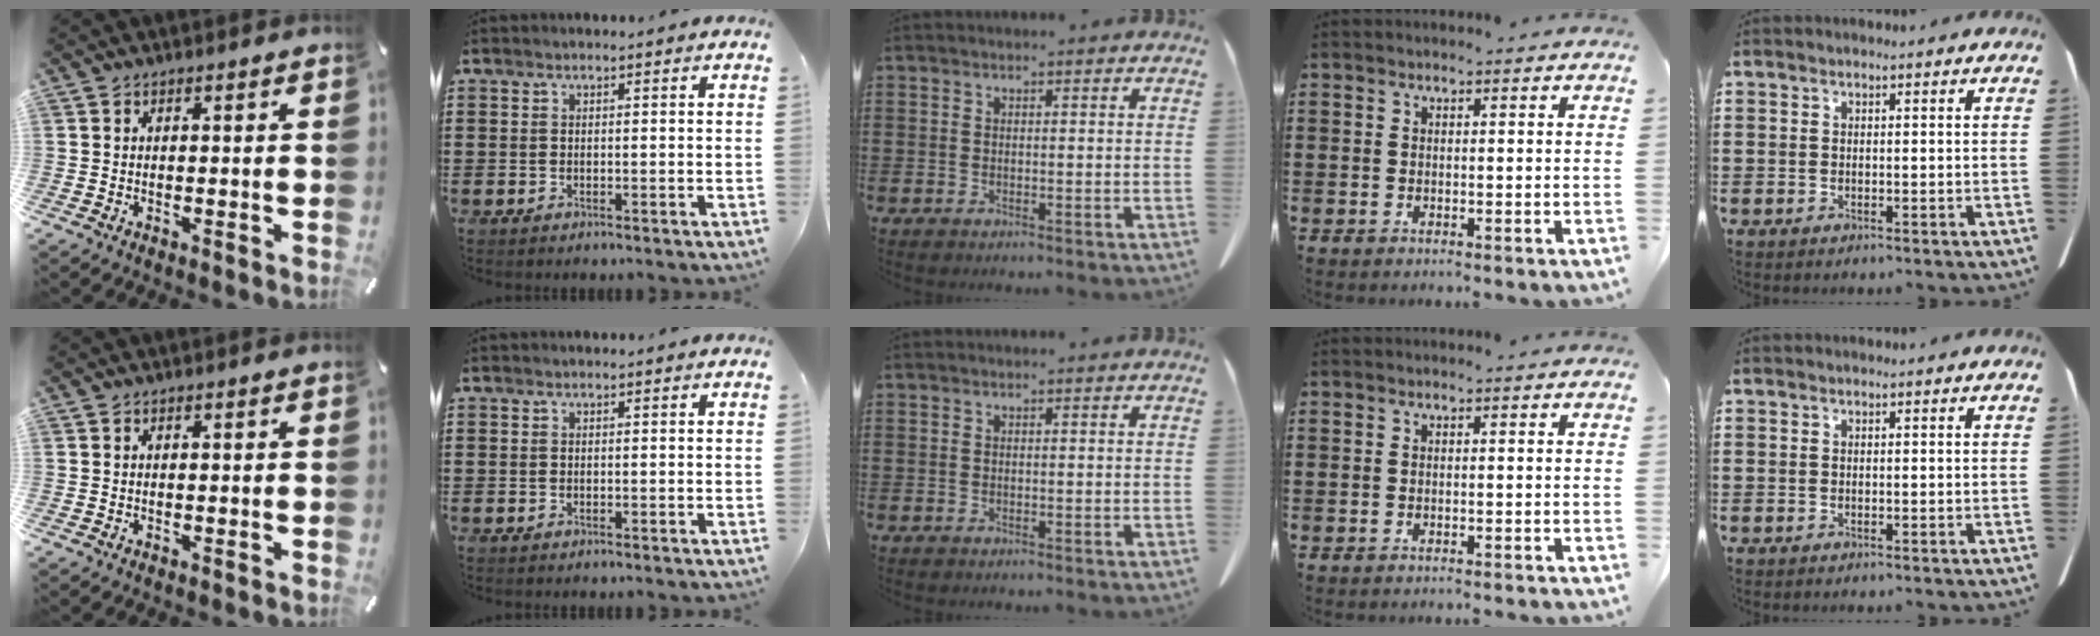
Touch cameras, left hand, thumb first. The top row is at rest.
{"ring": {"total": 0.6, "force": [-0.6, -0.1, 0.2], "torque": [-0.005, -0.002, -0.011]}}